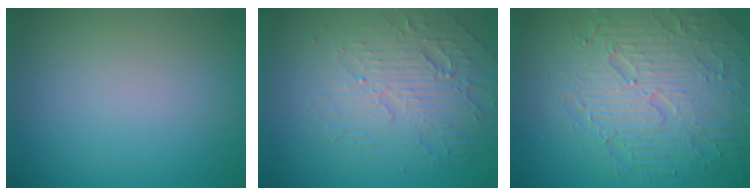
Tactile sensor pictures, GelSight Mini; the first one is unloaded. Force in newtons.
{"total": 4.6, "press": 3.9, "slide": 2.3}
{"total": 9.0, "press": 6.4, "slide": 6.3}